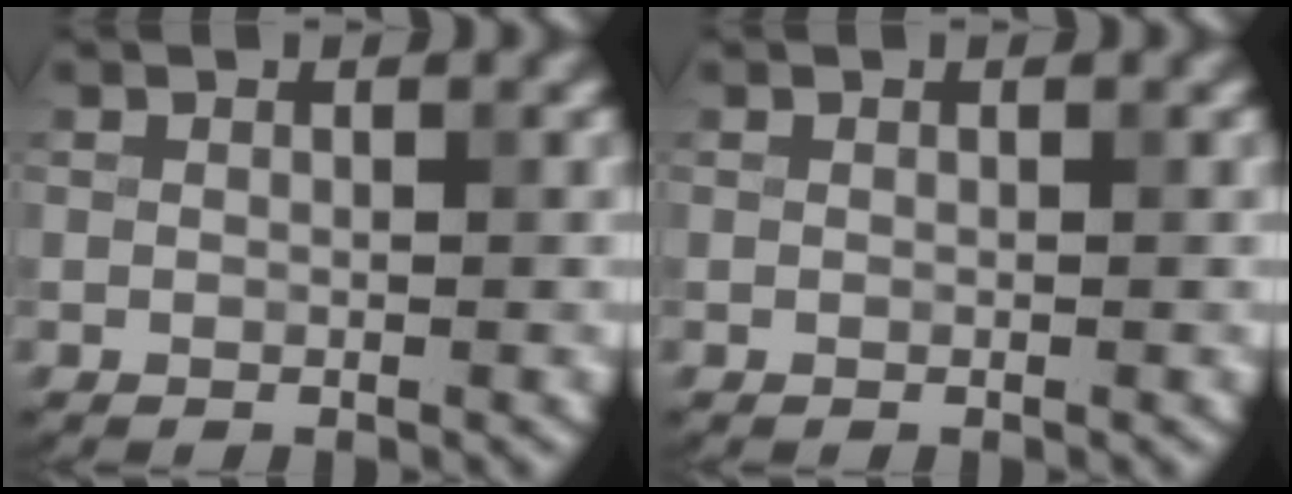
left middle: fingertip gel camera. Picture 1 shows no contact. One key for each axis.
{"total": 0.0}